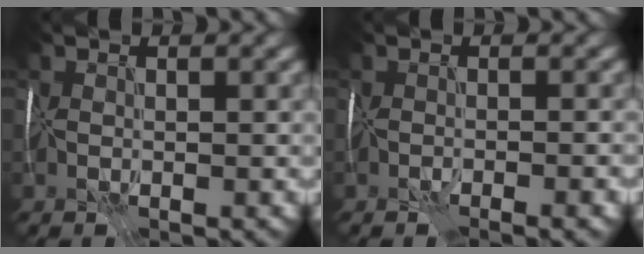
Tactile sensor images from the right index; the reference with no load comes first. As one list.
[{"total": 2.2, "force": [-1.8, -0.2, 1.1], "torque": [-0.008, -0.010, -0.020]}]